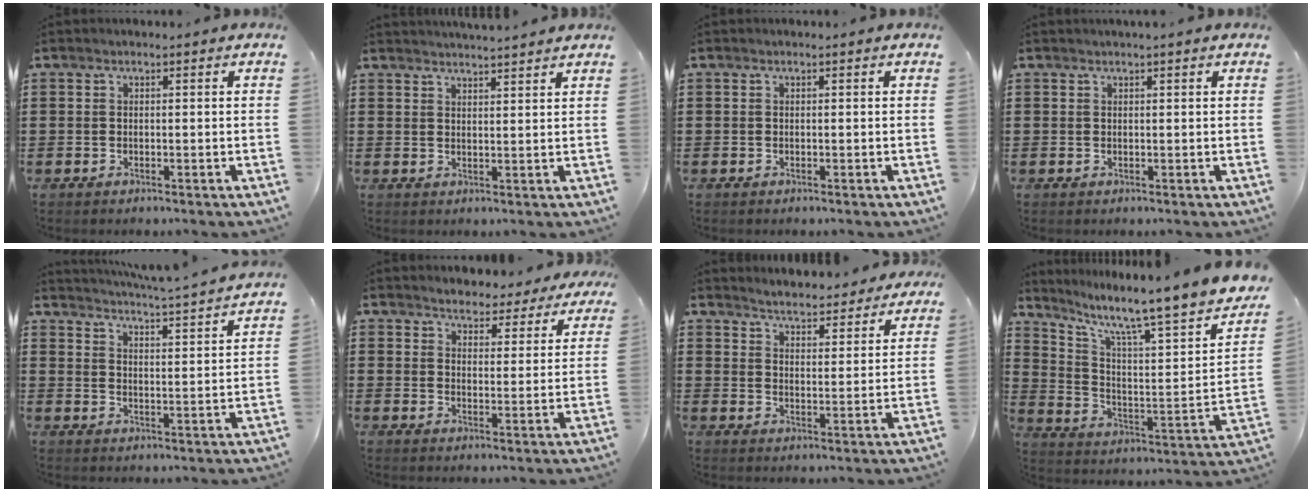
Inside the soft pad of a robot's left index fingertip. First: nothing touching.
{"total": 2.5, "force": [2.5, -0.3, -0.1], "torque": [-0.006, -0.009, 0.048]}
{"total": 0.0}
{"total": 0.5, "force": [0.5, 0.0, 0.2], "torque": [-0.005, -0.001, 0.010]}
{"total": 4.0, "force": [3.8, -0.9, 0.8], "torque": [-0.036, -0.036, 0.059]}
{"total": 3.7, "force": [3.7, 0.8, 0.0], "torque": [-0.019, -0.012, 0.065]}
{"total": 4.2, "force": [4.2, 0.0, 0.3], "torque": [-0.026, -0.028, 0.072]}
{"total": 9.3, "force": [7.6, 0.4, 5.4], "torque": [-0.113, -0.076, 0.111]}